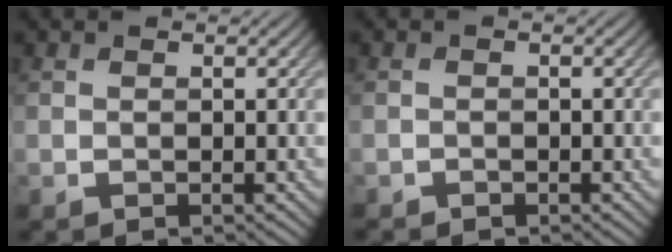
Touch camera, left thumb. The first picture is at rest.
{"total": 0.8, "force": [-0.7, 0.4, 0.0], "torque": [0.000, -0.001, -0.015]}